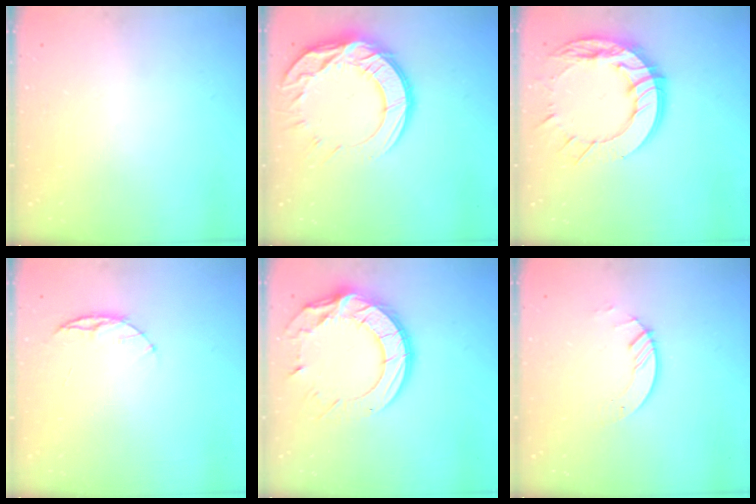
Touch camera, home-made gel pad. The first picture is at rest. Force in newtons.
{"total": 15.6, "press": 15.5, "slide": 1.1}
{"total": 16.7, "press": 16.6, "slide": 1.6}
{"total": 5.2, "press": 5.1, "slide": 0.6}
{"total": 18.1, "press": 18.1, "slide": 1.3}
{"total": 2.6, "press": 2.6, "slide": 0.3}